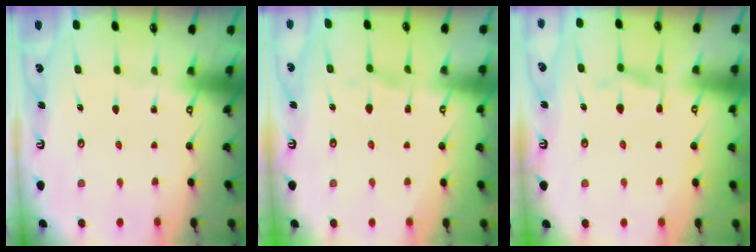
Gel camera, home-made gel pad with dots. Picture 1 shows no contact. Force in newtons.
{"total": 2.4, "press": 2.2, "slide": 1.1}
{"total": 2.1, "press": 1.4, "slide": 1.5}